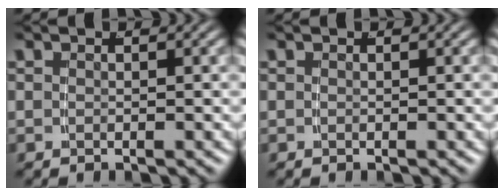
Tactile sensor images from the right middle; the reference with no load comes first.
{"total": 0.0}